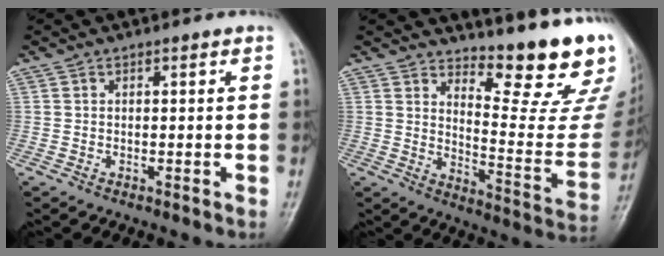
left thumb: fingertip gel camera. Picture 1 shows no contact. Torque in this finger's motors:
{"motor_torque": [0.53, -0.19, 0.12, -0.76, 0.09]}